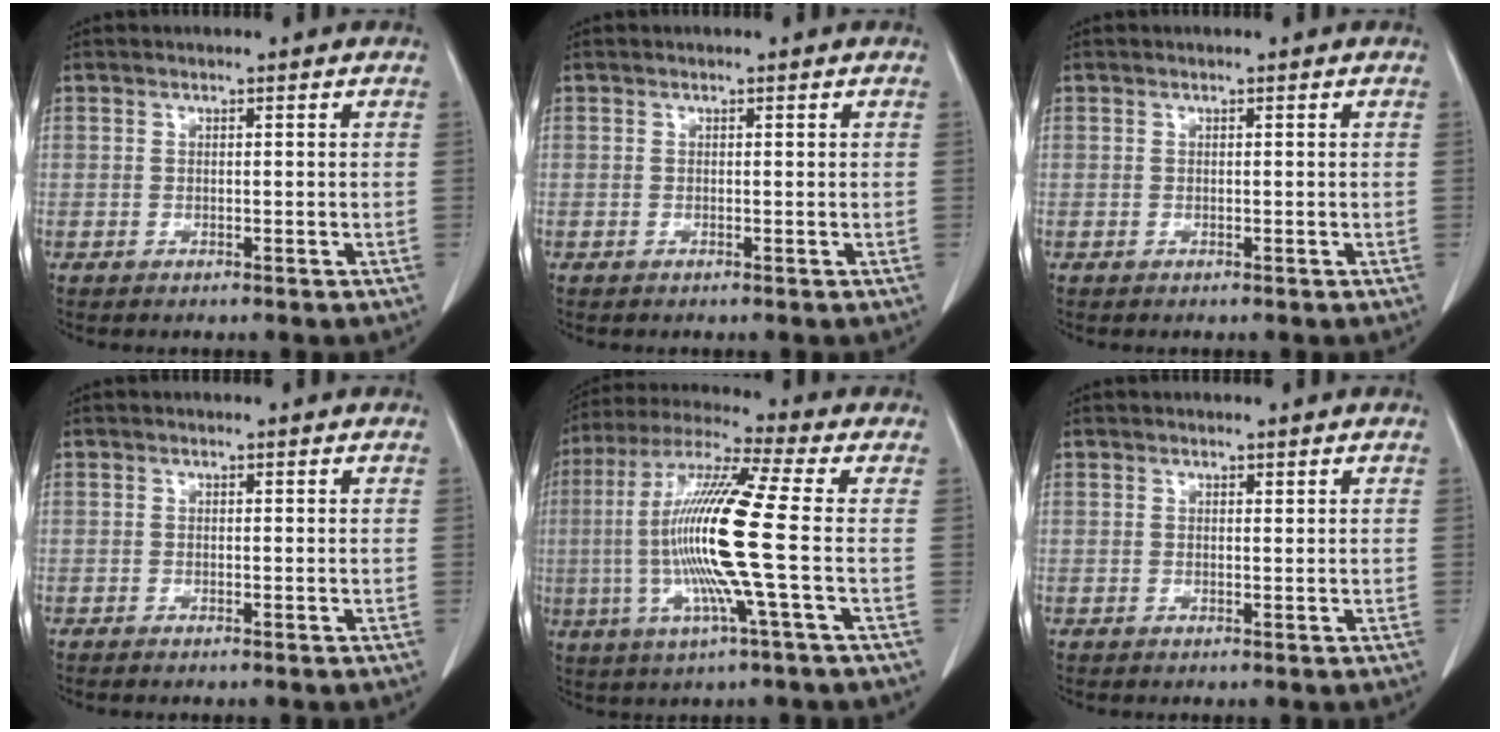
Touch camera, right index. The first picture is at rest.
{"total": 0.0}
{"total": 0.0}
{"total": 0.7, "force": [-0.6, 0.0, 0.4], "torque": [-0.010, -0.002, -0.009]}
{"total": 15.9, "force": [-1.5, -0.8, 15.8], "torque": [-0.322, -0.005, -0.042]}
{"total": 0.0}